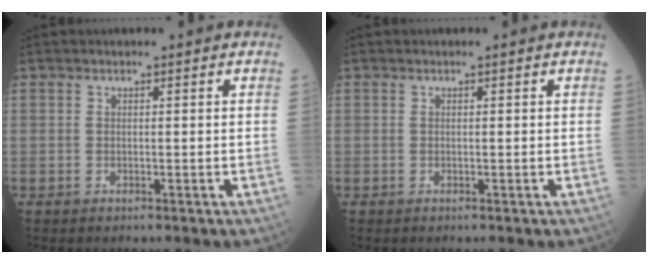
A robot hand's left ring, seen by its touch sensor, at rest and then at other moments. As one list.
[{"total": 0.0}]